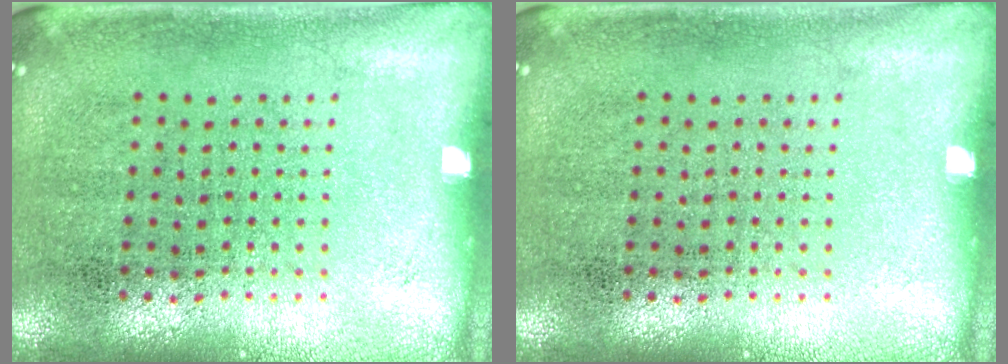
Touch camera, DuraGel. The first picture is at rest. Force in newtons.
{"total": 0.0}